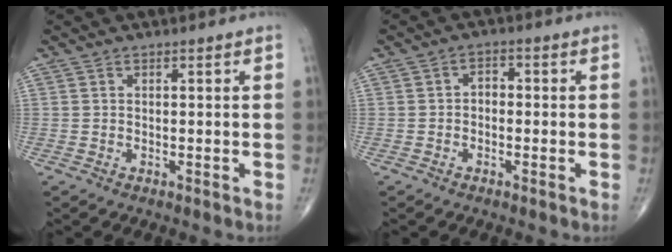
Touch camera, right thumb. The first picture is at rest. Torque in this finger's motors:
{"motor_torque": [-0.12, 0.00, 0.21, 0.10, 0.05]}